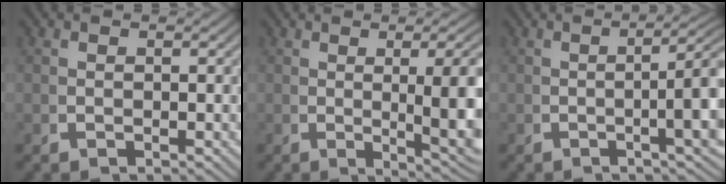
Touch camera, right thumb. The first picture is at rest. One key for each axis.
{"total": 7.9, "fx": -0.6, "fy": 2.7, "fz": 7.4, "tx": -0.100, "ty": -0.012, "tz": 0.000}
{"total": 6.2, "fx": 0.2, "fy": 1.9, "fz": 5.9, "tx": -0.077, "ty": 0.007, "tz": -0.005}